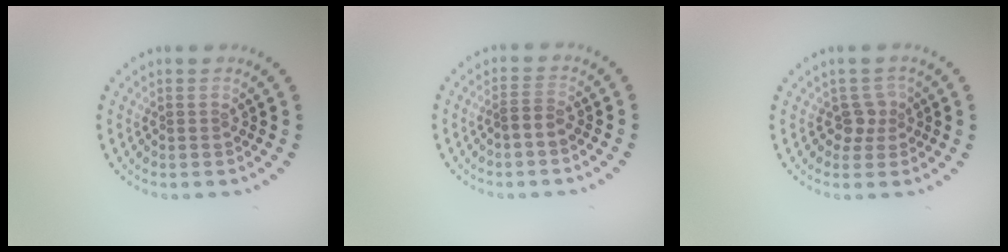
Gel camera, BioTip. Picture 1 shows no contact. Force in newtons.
{"total": 1.2, "press": 0.9, "slide": 0.7}
{"total": 1.9, "press": 1.4, "slide": 1.2}